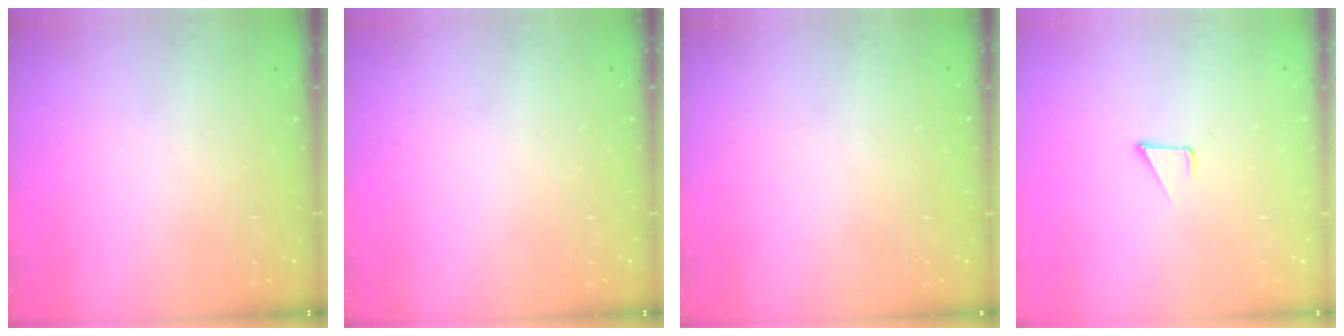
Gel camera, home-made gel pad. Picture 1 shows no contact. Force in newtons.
{"total": 0.0}
{"total": 1.6, "press": 1.6, "slide": 0.0}
{"total": 2.8, "press": 2.8, "slide": 0.2}